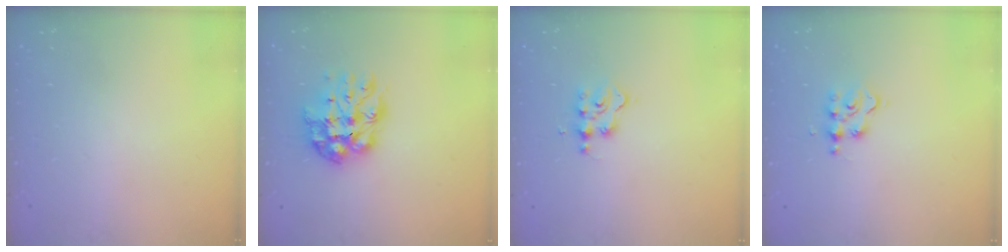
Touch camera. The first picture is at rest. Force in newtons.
{"total": 12.2, "press": 12.2, "slide": 1.1}
{"total": 3.0, "press": 3.0, "slide": 0.3}
{"total": 3.3, "press": 3.3, "slide": 0.2}